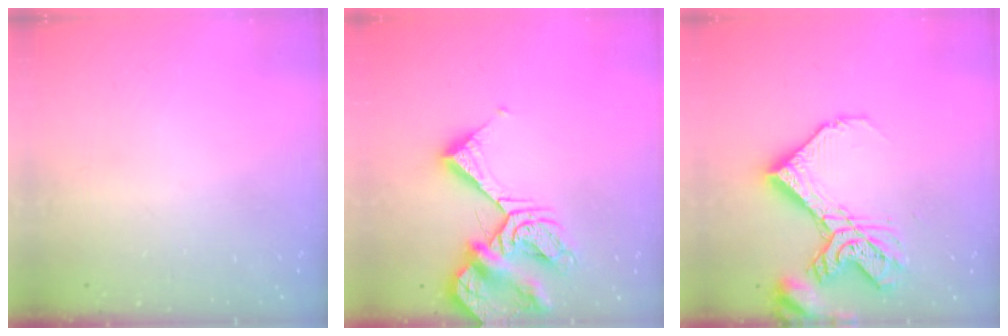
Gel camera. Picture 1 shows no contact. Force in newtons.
{"total": 13.2, "press": 13.1, "slide": 1.5}
{"total": 16.2, "press": 16.1, "slide": 2.2}